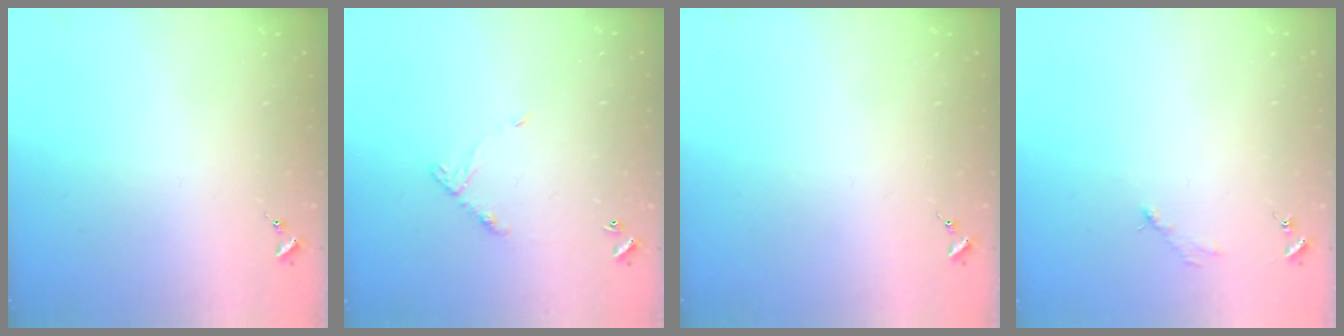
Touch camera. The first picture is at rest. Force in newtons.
{"total": 6.9, "press": 6.8, "slide": 0.6}
{"total": 0.0}
{"total": 2.6, "press": 2.6, "slide": 0.3}